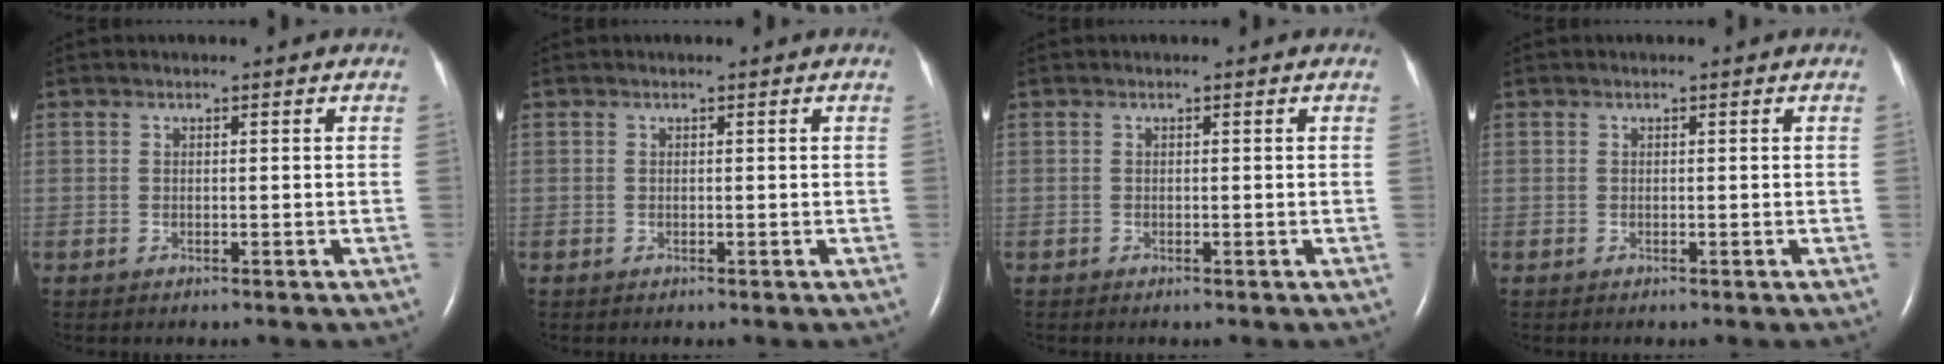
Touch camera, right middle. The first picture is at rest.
{"total": 0.0}
{"total": 0.0}
{"total": 0.0}